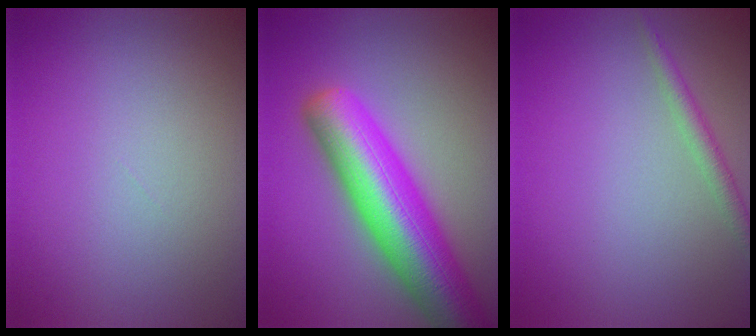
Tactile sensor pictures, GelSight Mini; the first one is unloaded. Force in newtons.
{"total": 10.4, "press": 10.4, "slide": 0.4}
{"total": 1.6, "press": 1.6, "slide": 0.1}